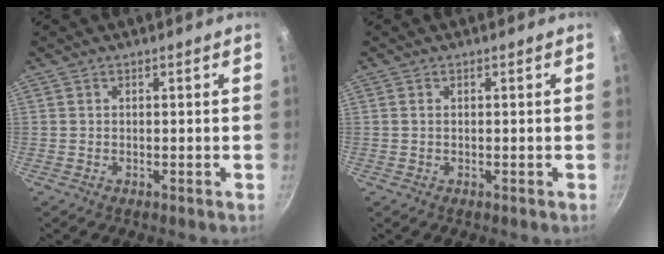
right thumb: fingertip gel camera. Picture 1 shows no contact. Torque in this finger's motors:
{"motor_torque": [0.21, 0.65, -0.16, -0.15, 0.03]}